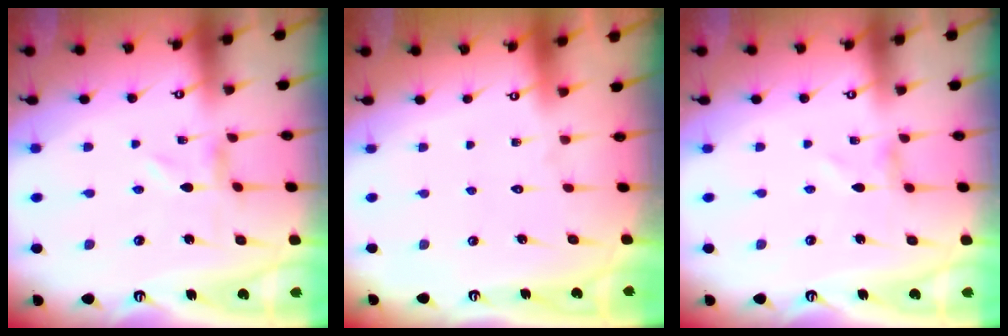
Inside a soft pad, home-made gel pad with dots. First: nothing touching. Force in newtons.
{"total": 1.5, "press": 1.5, "slide": 0.1}
{"total": 0.8, "press": 0.8, "slide": 0.1}